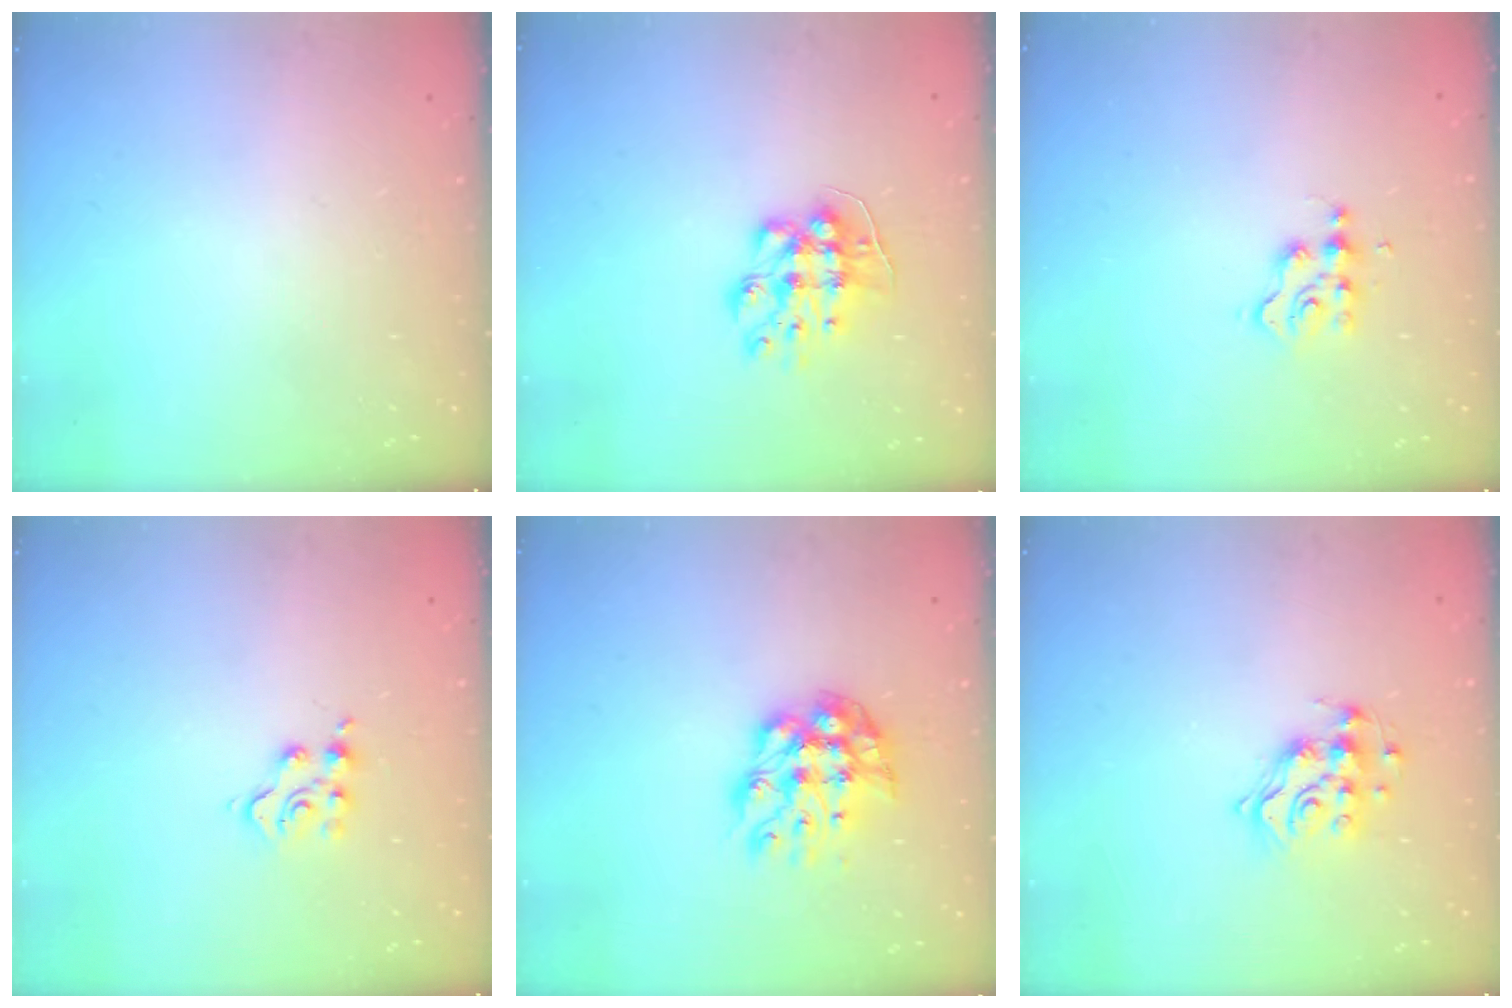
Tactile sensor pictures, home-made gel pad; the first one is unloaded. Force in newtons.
{"total": 9.4, "press": 9.4, "slide": 0.0}
{"total": 2.7, "press": 2.7, "slide": 0.4}
{"total": 4.8, "press": 4.8, "slide": 0.2}
{"total": 10.0, "press": 10.0, "slide": 0.9}
{"total": 11.0, "press": 11.0, "slide": 0.4}